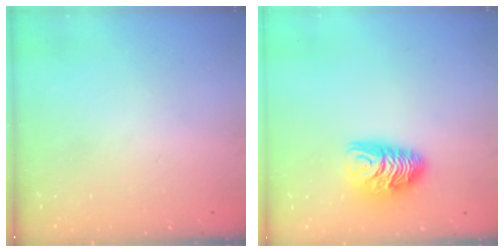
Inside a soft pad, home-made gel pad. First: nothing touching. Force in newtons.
{"total": 9.5, "press": 9.5, "slide": 0.3}